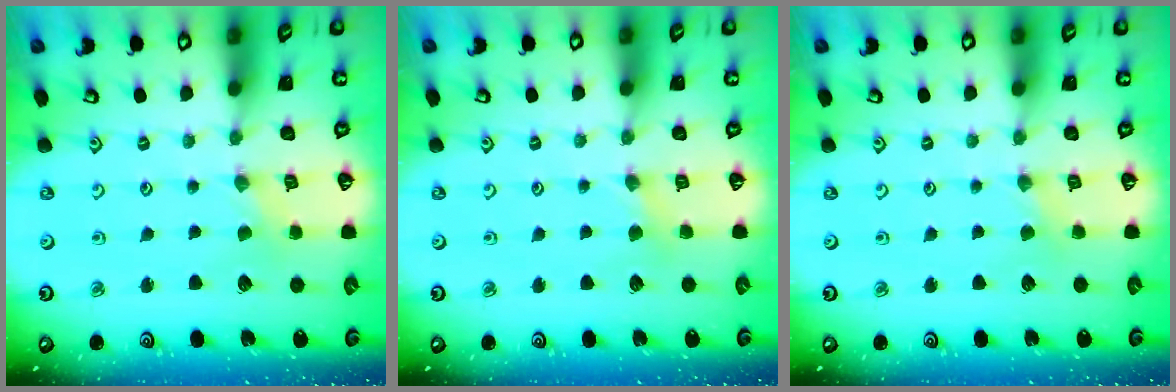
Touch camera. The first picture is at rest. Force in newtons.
{"total": 2.8, "press": 2.8, "slide": 0.5}
{"total": 2.2, "press": 2.2, "slide": 0.4}